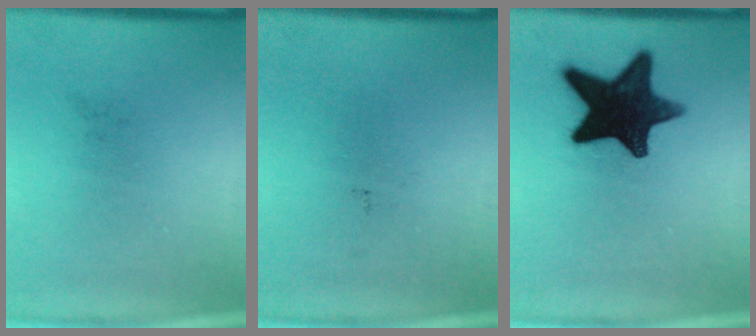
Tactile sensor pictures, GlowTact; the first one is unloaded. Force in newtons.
{"total": 0.0}
{"total": 15.0}